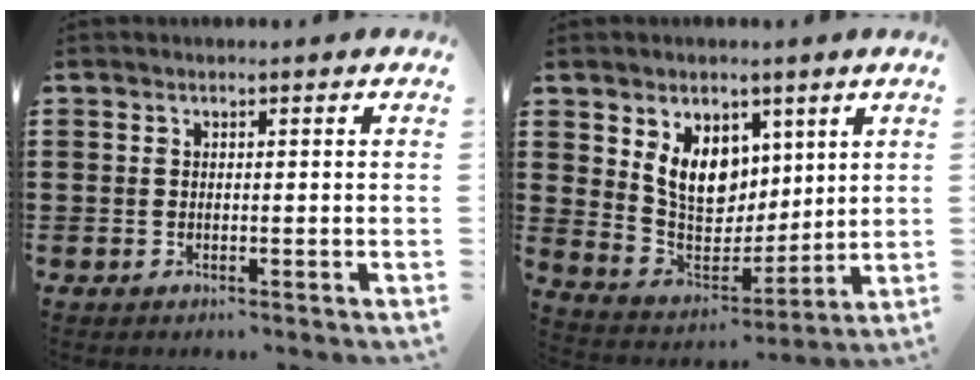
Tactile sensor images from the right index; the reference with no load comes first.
{"total": 9.3, "force": [4.2, 7.0, 4.6], "torque": [-0.109, -0.006, 0.081]}